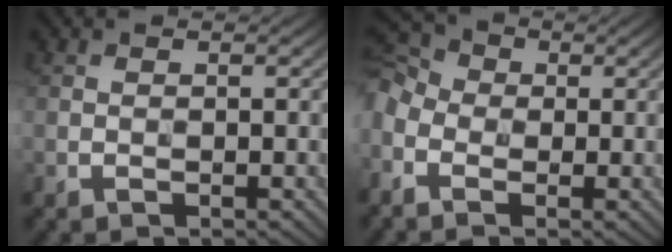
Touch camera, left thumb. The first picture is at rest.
{"total": 7.1, "force": [-1.7, 5.4, 4.2], "torque": [-0.140, 0.001, -0.041]}